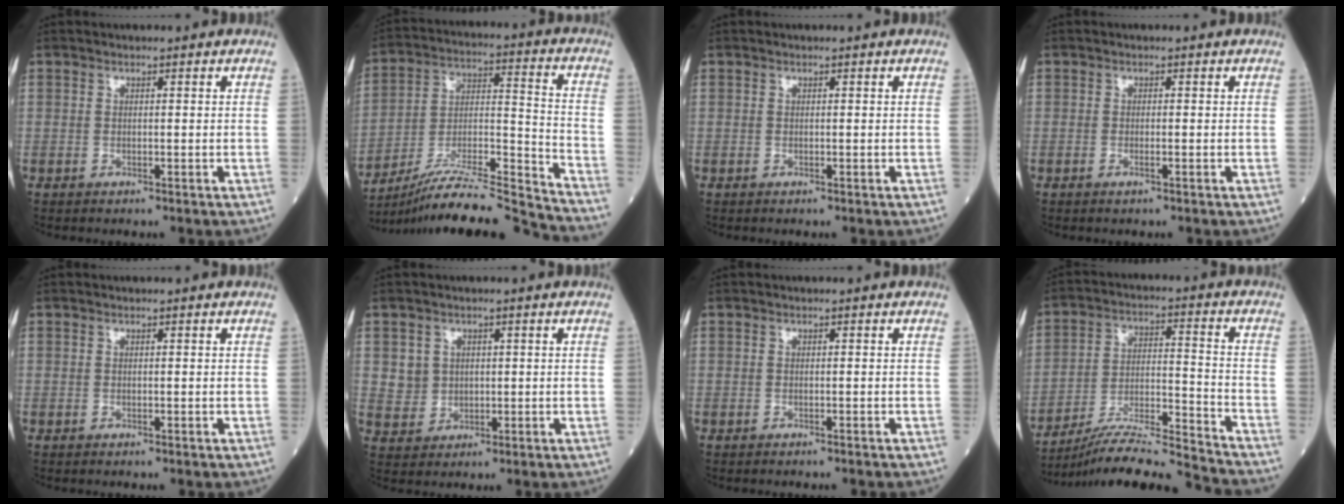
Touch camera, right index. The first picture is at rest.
{"total": 20.4, "force": [-19.1, -1.5, 7.0], "torque": [-0.132, -0.003, -0.321]}
{"total": 0.0}
{"total": 1.0, "force": [-0.5, 0.0, 0.9], "torque": [-0.018, -0.001, -0.010]}
{"total": 0.0}
{"total": 3.7, "force": [0.8, 3.5, 0.8], "torque": [-0.015, 0.009, 0.021]}
{"total": 1.0, "force": [-1.0, 0.0, 0.4], "torque": [-0.006, 0.000, -0.014]}
{"total": 14.9, "force": [-14.1, -1.7, 4.7], "torque": [-0.075, 0.009, -0.243]}